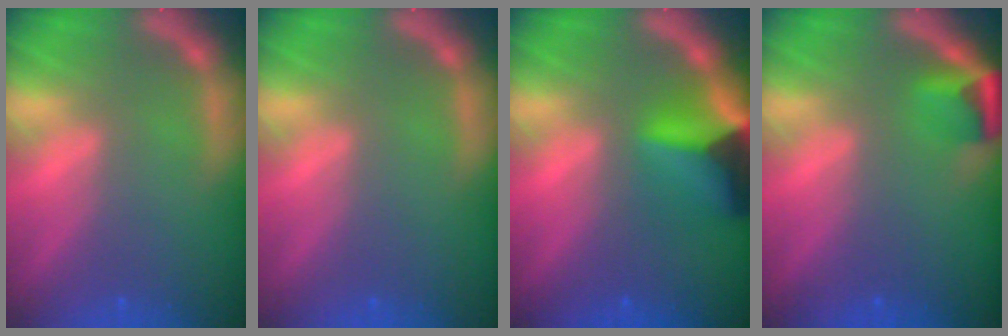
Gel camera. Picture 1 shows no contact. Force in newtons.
{"total": 0.0}
{"total": 7.9}
{"total": 2.9}